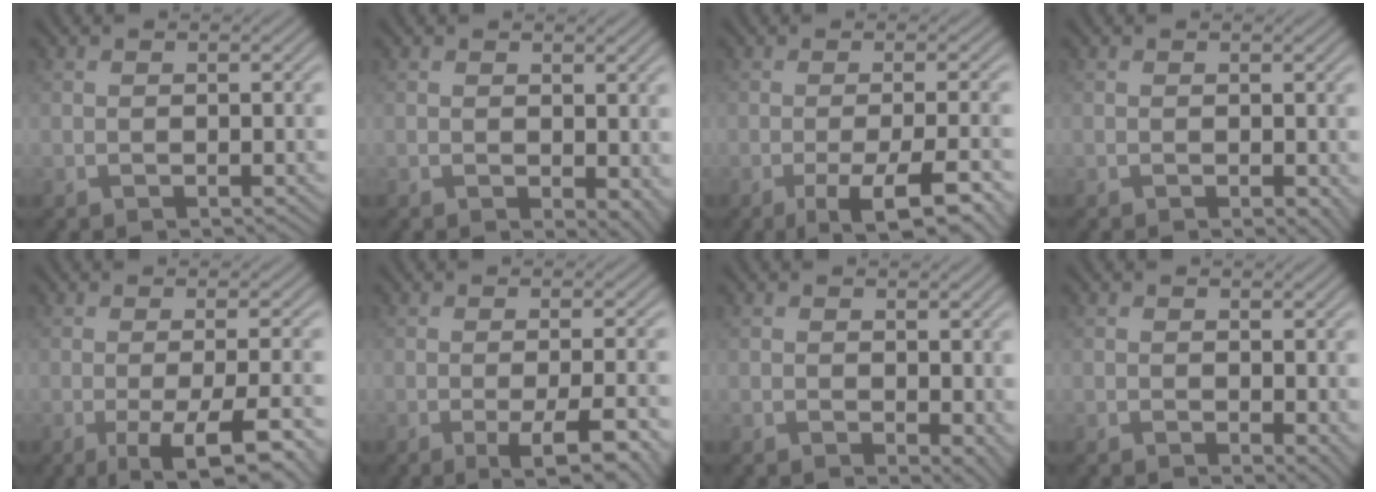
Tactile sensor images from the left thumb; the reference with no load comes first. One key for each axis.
{"total": 3.0, "fx": -0.1, "fy": 1.6, "fz": 2.5, "tx": -0.029, "ty": -0.007, "tz": 0.005}
{"total": 8.6, "fx": -4.3, "fy": 1.8, "fz": 7.2, "tx": -0.104, "ty": 0.003, "tz": -0.057}
{"total": 1.2, "fx": -0.3, "fy": 0.5, "fz": 1.1, "tx": -0.013, "ty": -0.002, "tz": -0.001}
{"total": 8.9, "fx": -3.5, "fy": 2.1, "fz": 7.9, "tx": -0.102, "ty": 0.005, "tz": -0.041}
{"total": 6.9, "fx": -2.8, "fy": 1.3, "fz": 6.2, "tx": -0.084, "ty": 0.007, "tz": -0.030}
{"total": 3.3, "fx": 0.1, "fy": 1.8, "fz": 2.7, "tx": -0.031, "ty": -0.007, "tz": 0.007}
{"total": 2.4, "fx": 0.2, "fy": 1.3, "fz": 2.0, "tx": -0.025, "ty": -0.004, "tz": 0.007}